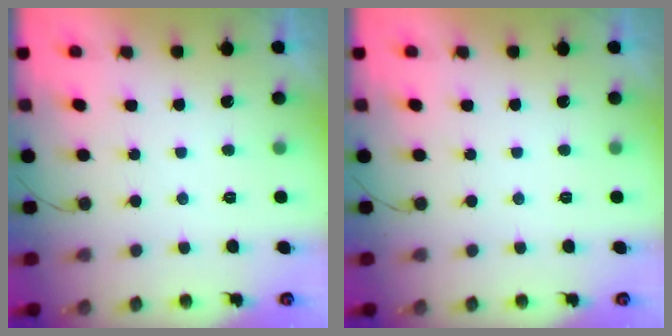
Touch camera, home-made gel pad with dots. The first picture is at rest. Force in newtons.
{"total": 0.0}